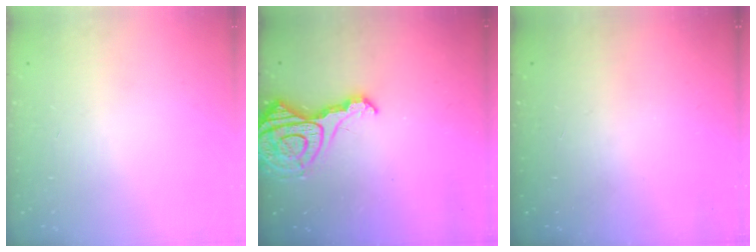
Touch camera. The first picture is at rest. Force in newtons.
{"total": 13.1, "press": 13.0, "slide": 1.4}
{"total": 0.0}